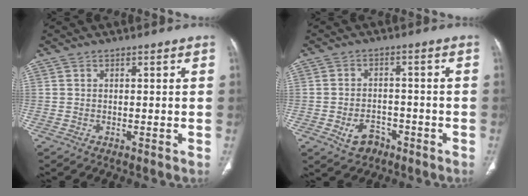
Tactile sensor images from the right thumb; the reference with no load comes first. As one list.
[{"total": 5.3, "force": [-2.8, 3.8, 2.5], "torque": [-0.033, 0.025, -0.038]}]